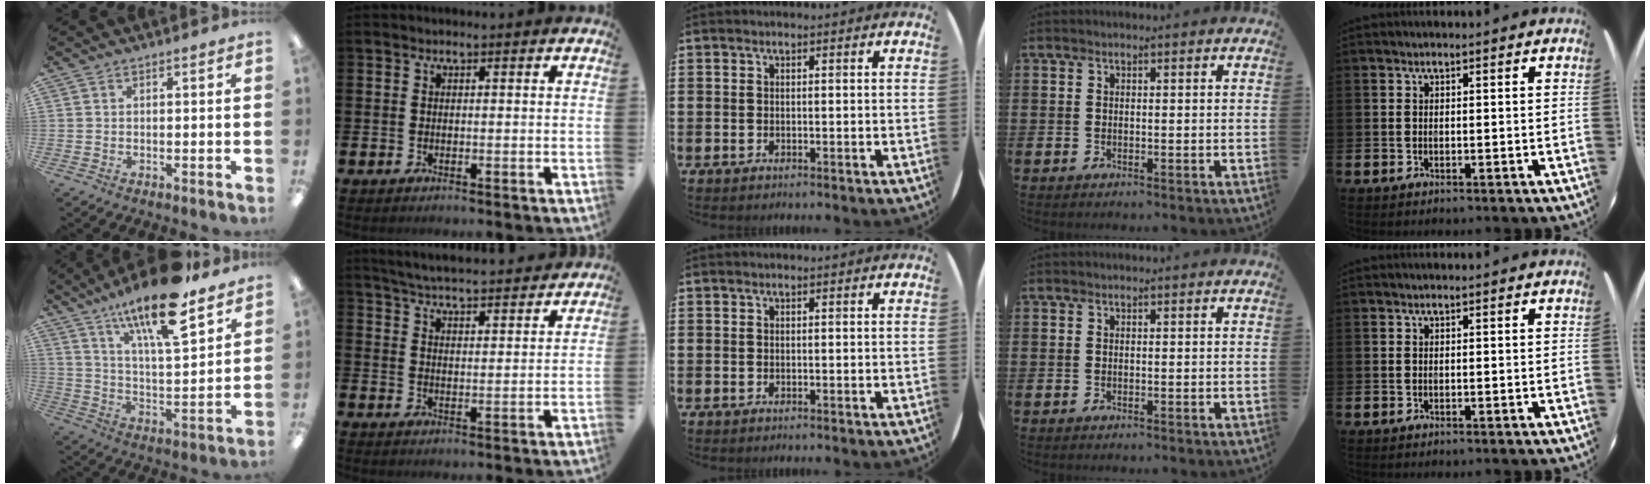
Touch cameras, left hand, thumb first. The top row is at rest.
{"thumb": {"total": 18.6, "force": [13.6, 4.6, 11.8], "torque": [-0.196, -0.085, 0.223]}, "index": {"total": 5.5, "force": [5.4, 0.2, 0.7], "torque": [-0.028, -0.041, 0.094]}}